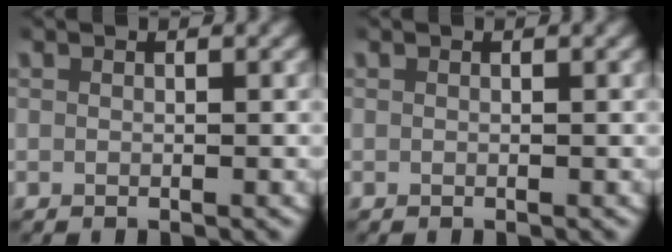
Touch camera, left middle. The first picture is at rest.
{"total": 0.0}